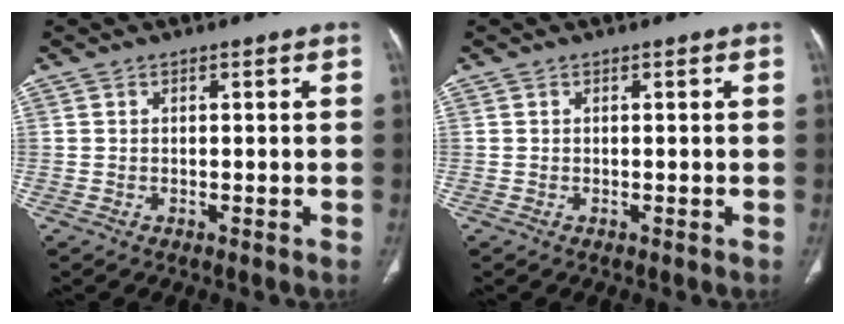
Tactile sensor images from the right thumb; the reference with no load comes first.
{"total": 0.0}